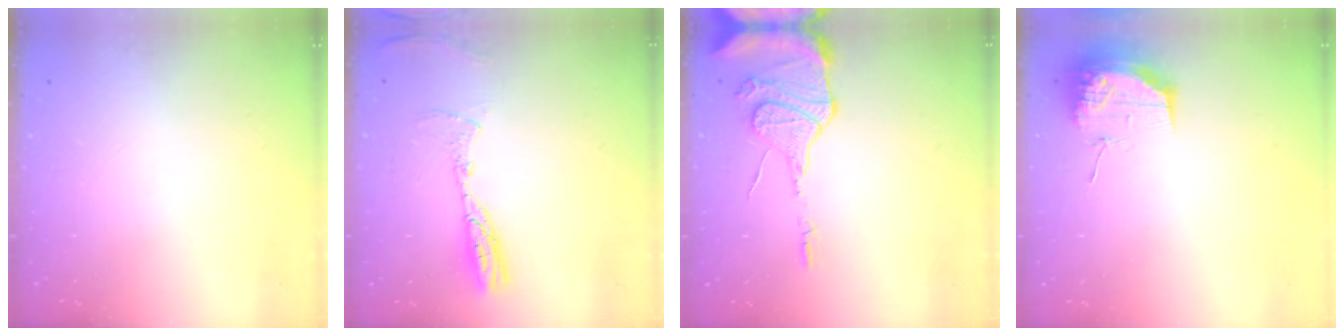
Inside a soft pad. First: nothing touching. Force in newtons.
{"total": 9.3, "press": 9.3, "slide": 0.9}
{"total": 13.5, "press": 13.4, "slide": 1.7}
{"total": 11.7, "press": 11.6, "slide": 1.0}